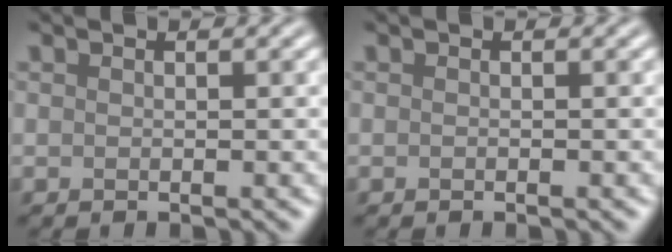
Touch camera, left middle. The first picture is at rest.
{"total": 0.0}